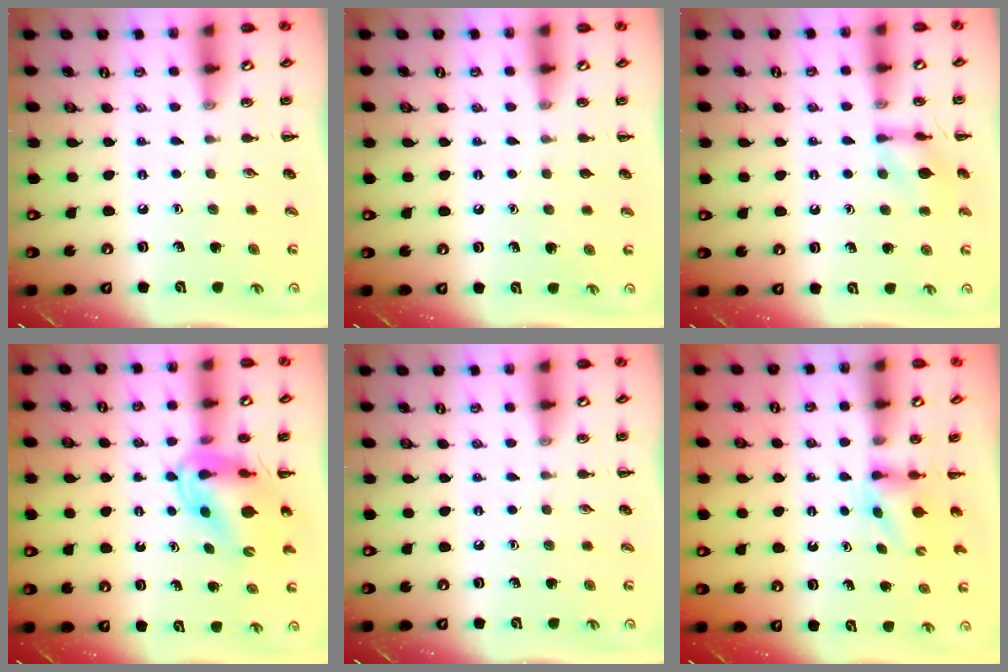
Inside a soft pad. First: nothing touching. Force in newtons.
{"total": 0.6, "press": 0.6, "slide": 0.0}
{"total": 9.0, "press": 8.9, "slide": 0.6}
{"total": 9.0, "press": 8.5, "slide": 2.9}
{"total": 0.0}
{"total": 2.7, "press": 2.5, "slide": 1.0}